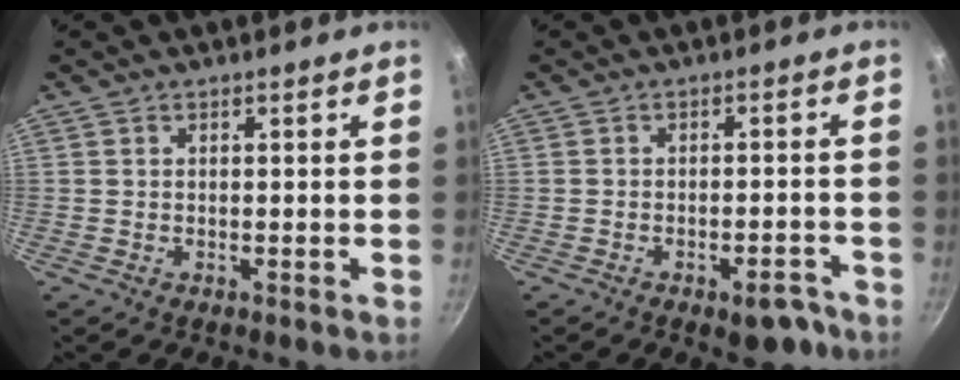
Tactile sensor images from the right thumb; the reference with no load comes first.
{"total": 5.8, "force": [-3.5, 2.8, 3.7], "torque": [-0.021, 0.035, -0.032]}